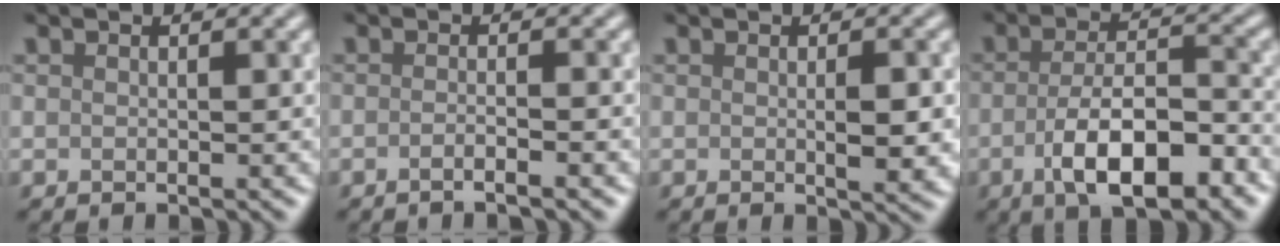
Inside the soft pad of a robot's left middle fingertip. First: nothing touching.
{"total": 1.9, "force": [-1.0, 0.4, 1.5], "torque": [-0.019, -0.003, -0.024]}
{"total": 2.5, "force": [-0.1, 0.6, 2.5], "torque": [-0.038, -0.006, 0.000]}
{"total": 8.2, "force": [-3.2, 3.1, 6.9], "torque": [-0.123, 0.003, -0.054]}